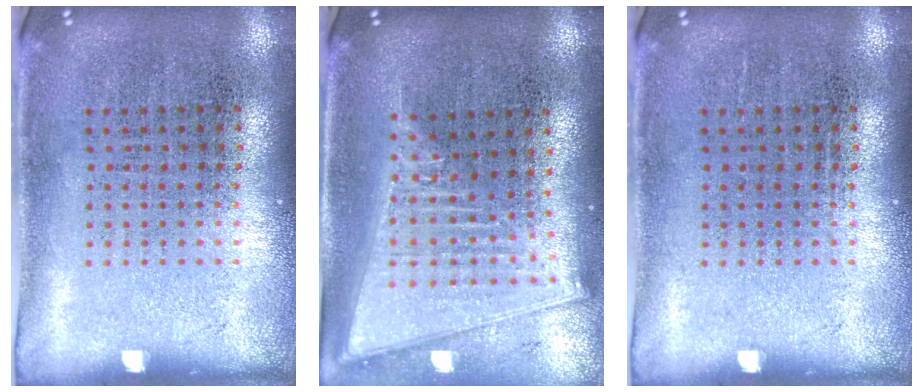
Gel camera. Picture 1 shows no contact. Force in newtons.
{"total": 2.2, "press": 1.8, "slide": 1.2}
{"total": 0.0}